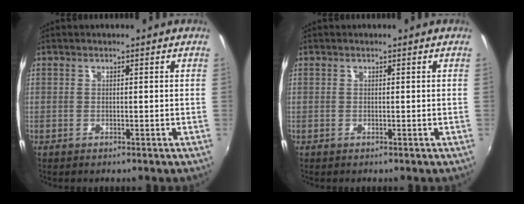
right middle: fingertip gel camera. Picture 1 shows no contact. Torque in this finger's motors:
{"motor_torque": [-0.01, 0.00, 0.00, 0.00]}